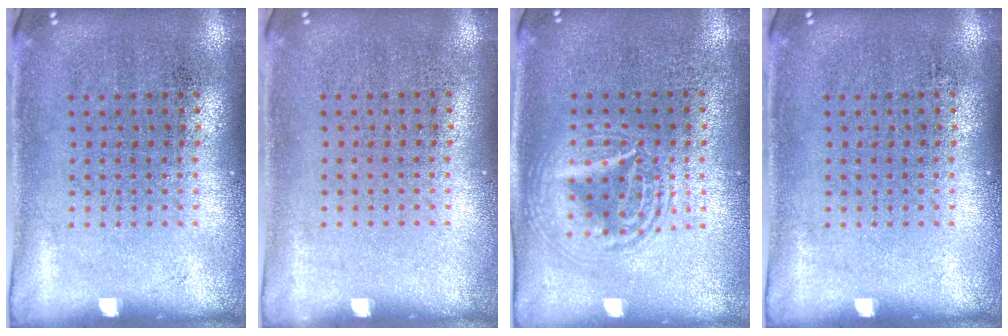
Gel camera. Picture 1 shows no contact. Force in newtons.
{"total": 0.0}
{"total": 2.9, "press": 2.8, "slide": 0.3}
{"total": 0.0}